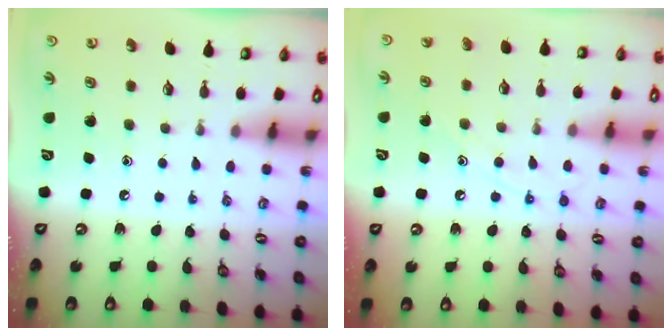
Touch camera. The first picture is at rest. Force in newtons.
{"total": 8.9, "press": 8.9, "slide": 0.7}